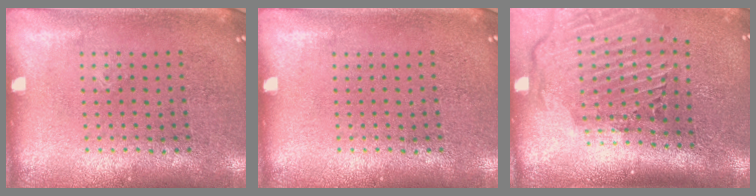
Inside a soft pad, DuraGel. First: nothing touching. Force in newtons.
{"total": 0.0}
{"total": 2.8, "press": 2.2, "slide": 1.8}